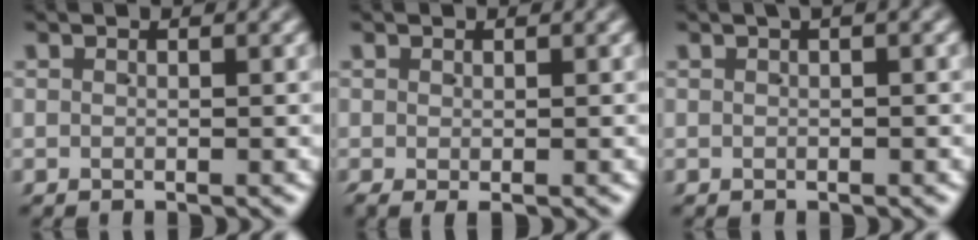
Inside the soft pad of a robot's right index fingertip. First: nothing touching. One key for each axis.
{"total": 1.2, "fx": -0.7, "fy": 0.2, "fz": 0.9, "tx": -0.015, "ty": -0.008, "tz": -0.005}
{"total": 1.0, "fx": 0.3, "fy": 0.3, "fz": 0.8, "tx": -0.009, "ty": 0.012, "tz": 0.001}